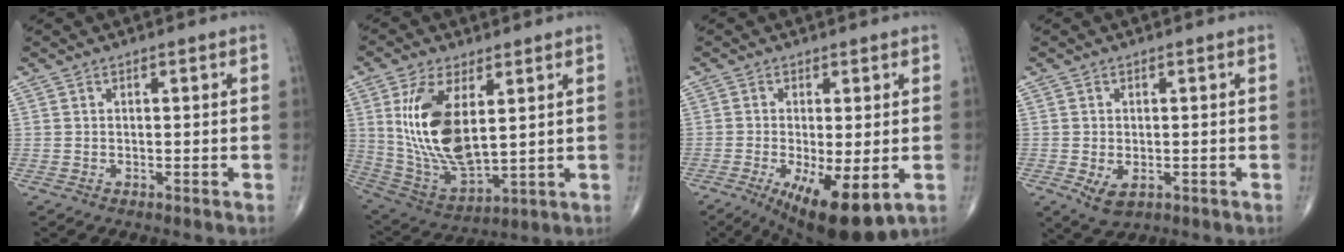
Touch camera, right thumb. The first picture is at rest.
{"total": 16.9, "force": [4.1, 7.9, 14.4], "torque": [-0.275, -0.023, 0.095]}
{"total": 12.6, "force": [-4.3, 4.0, 11.2], "torque": [-0.181, -0.022, -0.055]}
{"total": 4.3, "force": [-1.2, 2.5, 3.3], "torque": [-0.059, -0.005, -0.010]}